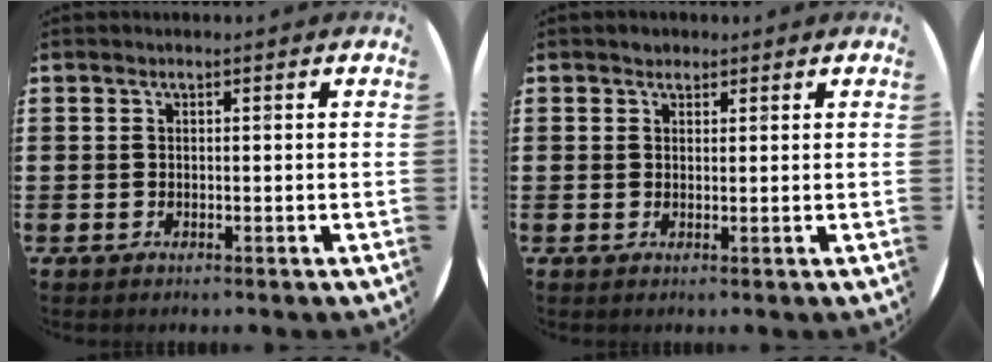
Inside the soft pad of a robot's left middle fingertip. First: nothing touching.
{"total": 1.1, "force": [1.0, 0.5, 0.0], "torque": [0.006, -0.002, 0.018]}